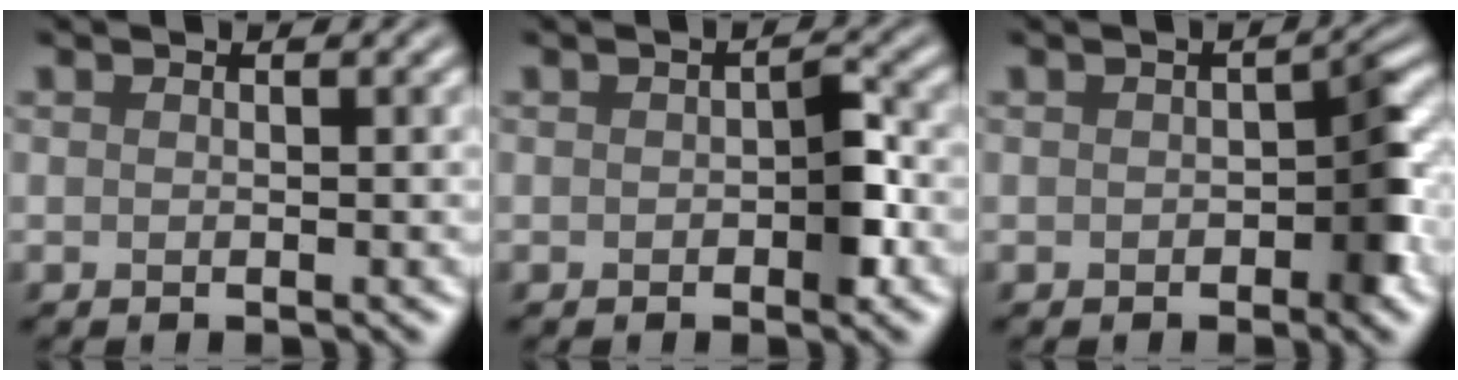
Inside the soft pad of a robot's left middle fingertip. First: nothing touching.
{"total": 2.6, "force": [-0.5, 1.3, 2.2], "torque": [-0.030, 0.000, -0.009]}
{"total": 3.6, "force": [-0.7, 1.9, 2.9], "torque": [-0.029, 0.002, -0.012]}